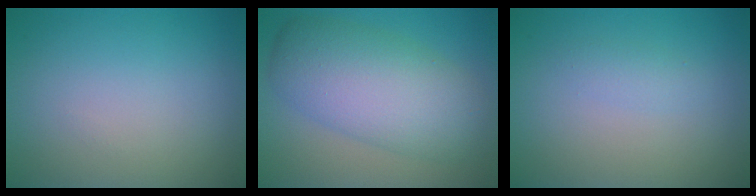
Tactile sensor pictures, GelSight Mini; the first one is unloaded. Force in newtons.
{"total": 7.9, "press": 7.9, "slide": 0.2}
{"total": 1.1, "press": 1.1, "slide": 0.1}